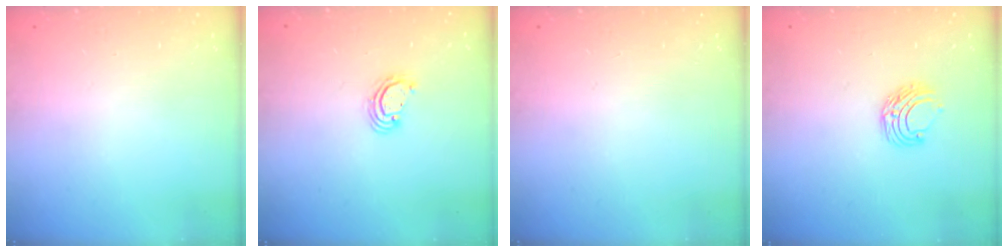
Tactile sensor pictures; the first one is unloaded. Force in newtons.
{"total": 2.8, "press": 2.8, "slide": 0.2}
{"total": 0.0}
{"total": 6.7, "press": 6.7, "slide": 0.7}